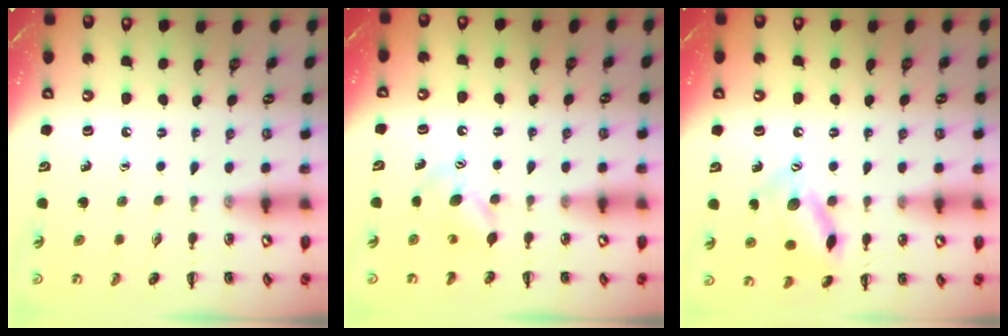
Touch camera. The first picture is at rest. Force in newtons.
{"total": 5.2, "press": 5.1, "slide": 0.9}
{"total": 14.2, "press": 14.2, "slide": 0.6}